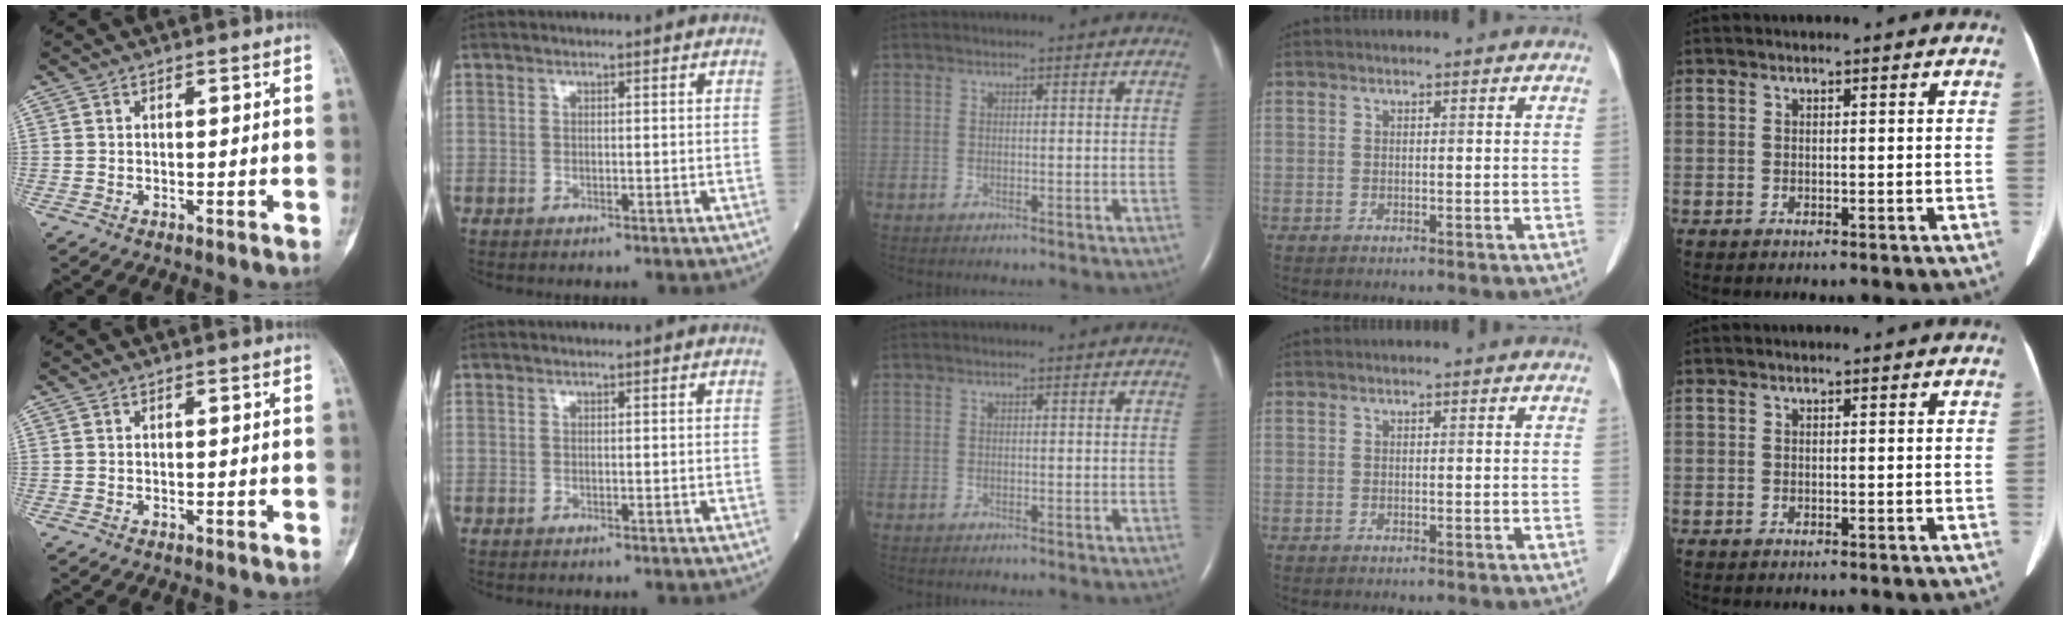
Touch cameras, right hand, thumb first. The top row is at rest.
{}